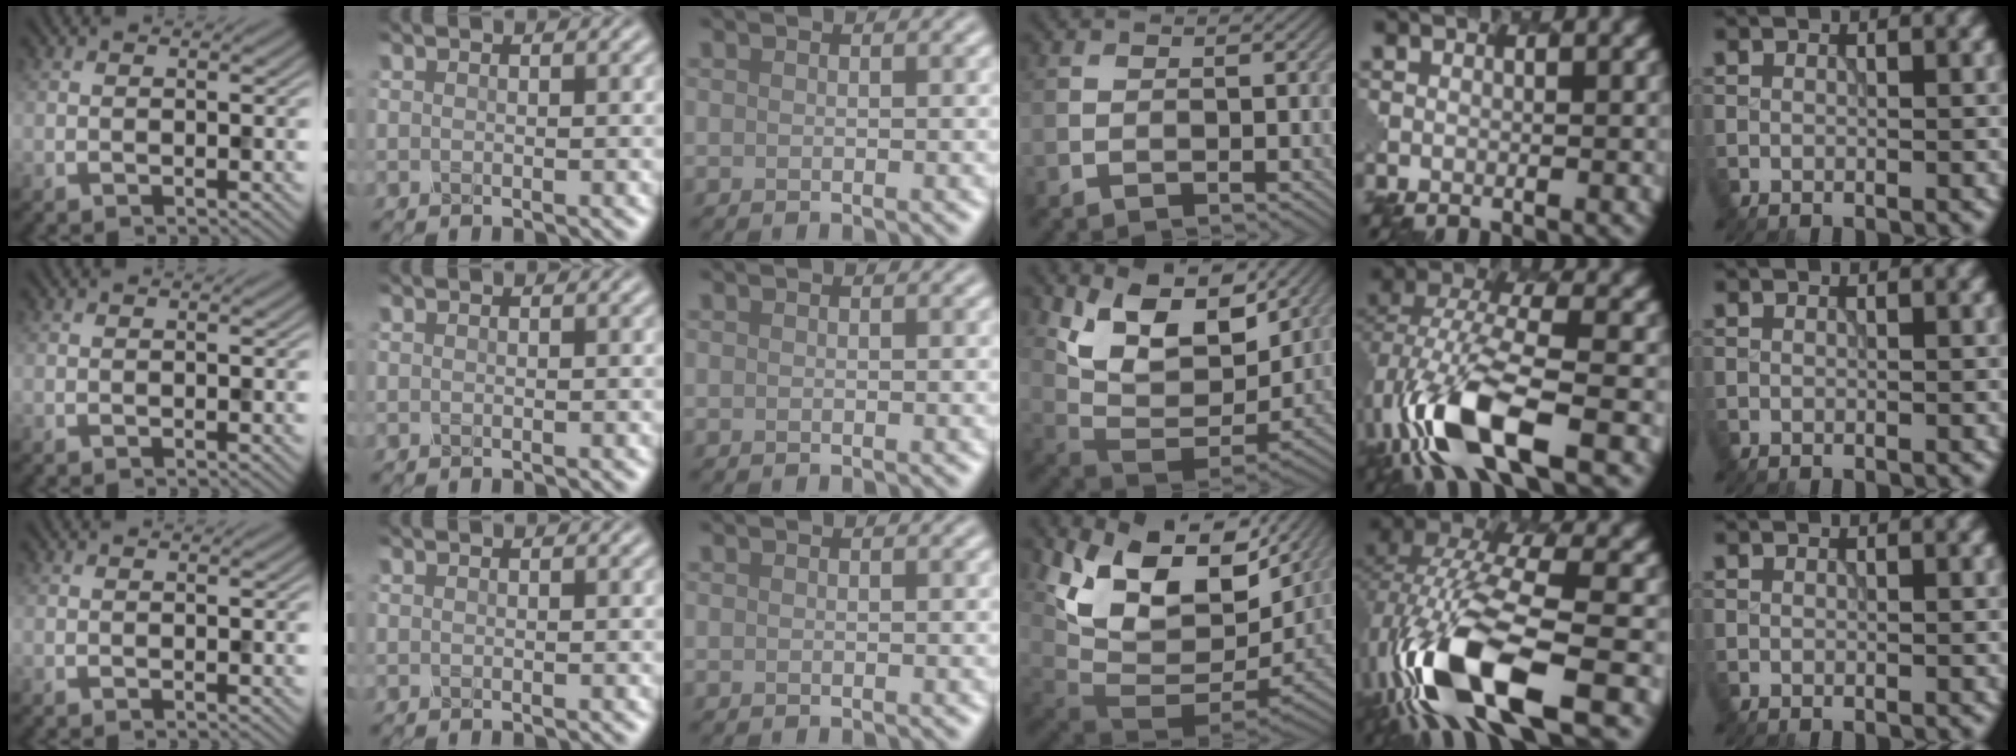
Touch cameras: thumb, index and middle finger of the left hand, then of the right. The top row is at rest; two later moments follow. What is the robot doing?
{"motion": "insert", "object": "pen bag"}